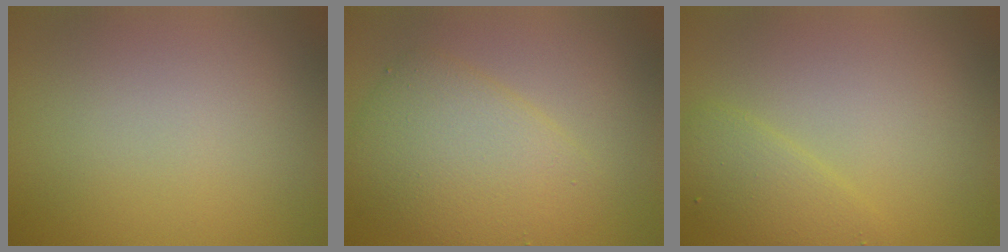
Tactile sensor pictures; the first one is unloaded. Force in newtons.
{"total": 5.1, "press": 5.1, "slide": 0.2}
{"total": 2.0, "press": 2.0, "slide": 0.1}